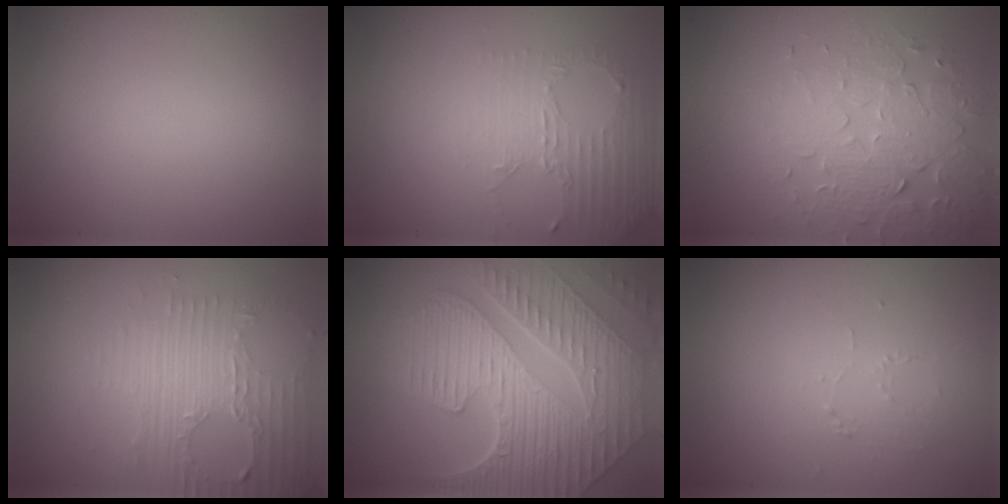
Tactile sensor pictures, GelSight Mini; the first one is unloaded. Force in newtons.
{"total": 2.6, "press": 2.0, "slide": 1.7}
{"total": 3.8, "press": 3.4, "slide": 1.6}
{"total": 4.7, "press": 3.2, "slide": 3.4}
{"total": 9.8, "press": 6.5, "slide": 7.3}
{"total": 0.7, "press": 0.4, "slide": 0.6}